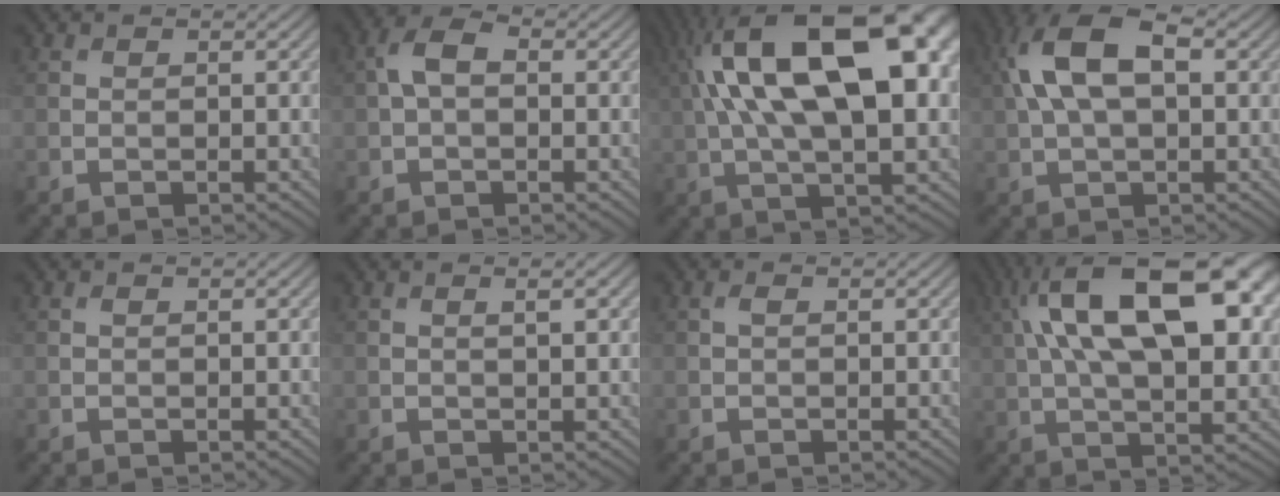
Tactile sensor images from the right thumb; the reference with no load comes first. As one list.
[{"total": 3.8, "force": [0.5, 2.3, 3.0], "torque": [-0.064, 0.012, 0.003]}, {"total": 20.5, "force": [4.8, 9.1, 17.7], "torque": [-0.309, 0.042, 0.067]}, {"total": 10.6, "force": [2.6, 5.3, 8.8], "torque": [-0.197, 0.020, 0.044]}, {"total": 0.0}, {"total": 1.6, "force": [0.5, 0.2, 1.5], "torque": [-0.022, 0.000, 0.012]}, {"total": 0.6, "force": [0.2, 0.3, 0.5], "torque": [-0.012, 0.002, 0.004]}, {"total": 18.9, "force": [5.6, 8.5, 15.9], "torque": [-0.263, 0.040, 0.074]}]